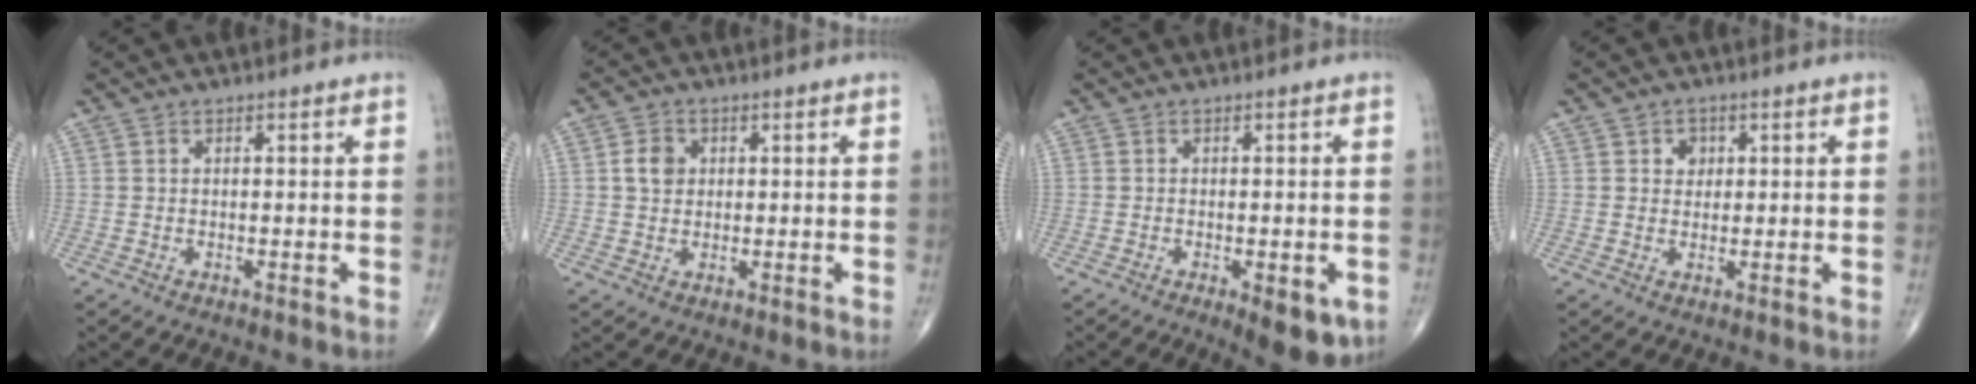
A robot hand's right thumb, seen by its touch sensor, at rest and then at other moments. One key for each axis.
{"total": 3.9, "fx": 0.8, "fy": 3.2, "fz": 2.1, "tx": -0.027, "ty": 0.001, "tz": 0.010}
{"total": 6.9, "fx": -2.7, "fy": 2.6, "fz": 5.8, "tx": -0.061, "ty": -0.002, "tz": -0.029}
{"total": 2.8, "fx": 0.9, "fy": 2.4, "fz": 1.2, "tx": 0.000, "ty": -0.002, "tz": 0.012}